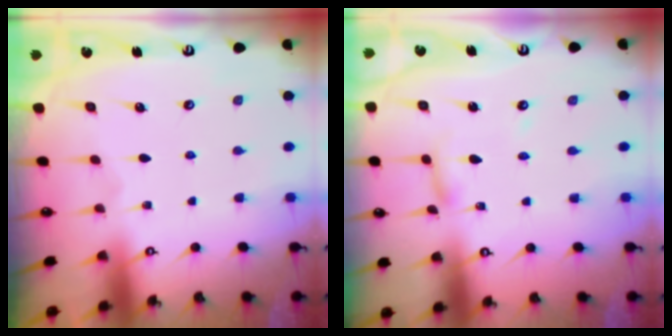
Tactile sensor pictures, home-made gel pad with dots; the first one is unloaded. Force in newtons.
{"total": 4.0, "press": 4.0, "slide": 0.4}